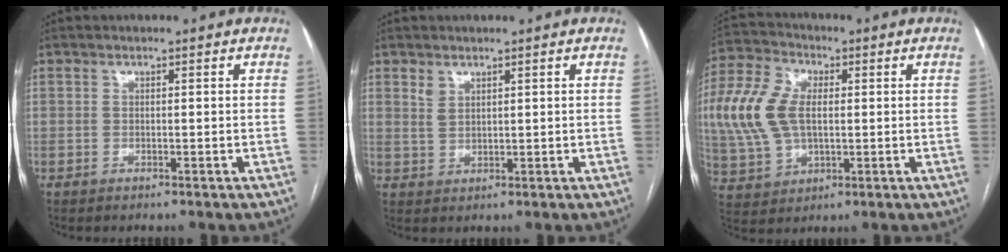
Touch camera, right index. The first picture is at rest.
{"total": 2.0, "force": [1.5, 0.9, 0.9], "torque": [-0.019, 0.000, 0.037]}
{"total": 12.4, "force": [1.1, 7.3, 9.9], "torque": [-0.243, 0.024, 0.028]}